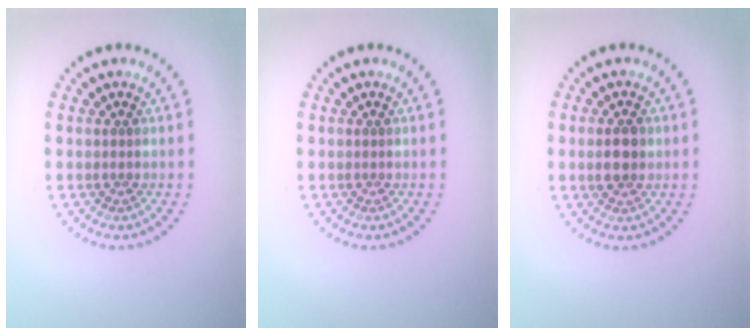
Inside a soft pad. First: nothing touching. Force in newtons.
{"total": 0.0}
{"total": 2.4, "press": 2.4, "slide": 0.2}